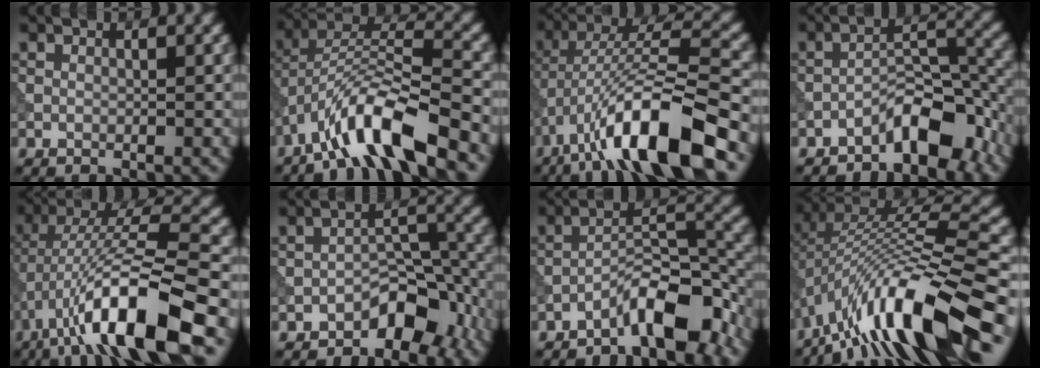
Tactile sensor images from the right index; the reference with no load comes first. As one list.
[{"total": 9.3, "force": [-5.8, 2.2, 6.9], "torque": [-0.122, 0.013, -0.112]}, {"total": 11.8, "force": [-6.5, 2.8, 9.5], "torque": [-0.163, 0.016, -0.116]}, {"total": 5.8, "force": [-3.9, 2.0, 3.8], "torque": [-0.048, 0.015, -0.067]}, {"total": 11.7, "force": [-5.2, 2.5, 10.1], "torque": [-0.180, 0.019, -0.092]}, {"total": 4.8, "force": [-3.1, 2.4, 2.7], "torque": [-0.022, 0.011, -0.051]}, {"total": 6.7, "force": [-4.6, 1.7, 4.6], "torque": [-0.071, 0.013, -0.082]}, {"total": 13.5, "force": [-6.4, 3.9, 11.3], "torque": [-0.202, 0.023, -0.105]}]